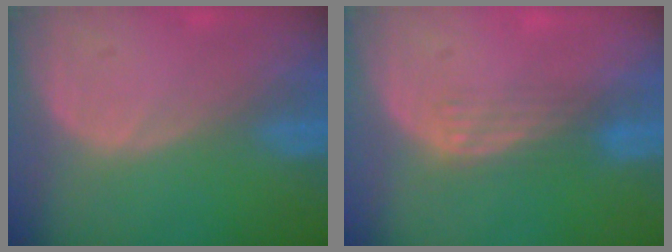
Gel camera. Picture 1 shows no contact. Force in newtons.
{"total": 2.9, "press": 2.7, "slide": 1.2}